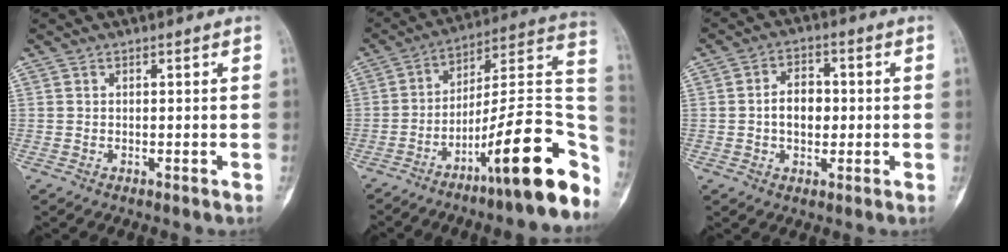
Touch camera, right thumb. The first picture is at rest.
{"total": 22.4, "force": [-10.3, 4.6, 19.3], "torque": [-0.229, 0.070, -0.155]}
{"total": 6.9, "force": [-0.3, 4.7, 5.0], "torque": [-0.065, 0.015, -0.010]}